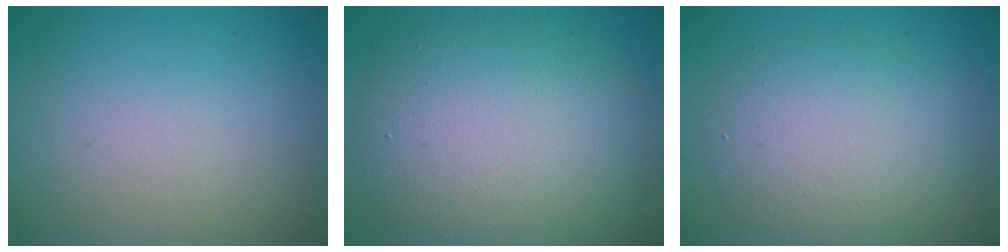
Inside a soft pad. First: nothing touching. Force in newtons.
{"total": 9.7, "press": 9.6, "slide": 0.7}
{"total": 5.2, "press": 5.2, "slide": 0.3}